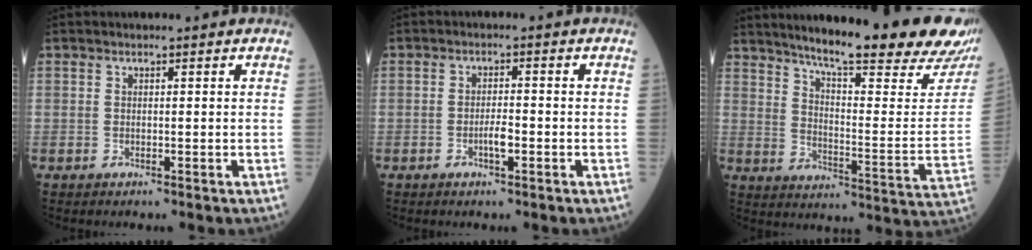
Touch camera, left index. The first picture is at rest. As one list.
[{"total": 2.4, "force": [-1.2, 0.4, 2.0], "torque": [-0.034, -0.002, -0.022]}, {"total": 26.8, "force": [22.3, 1.7, 14.7], "torque": [-0.218, -0.080, 0.283]}]